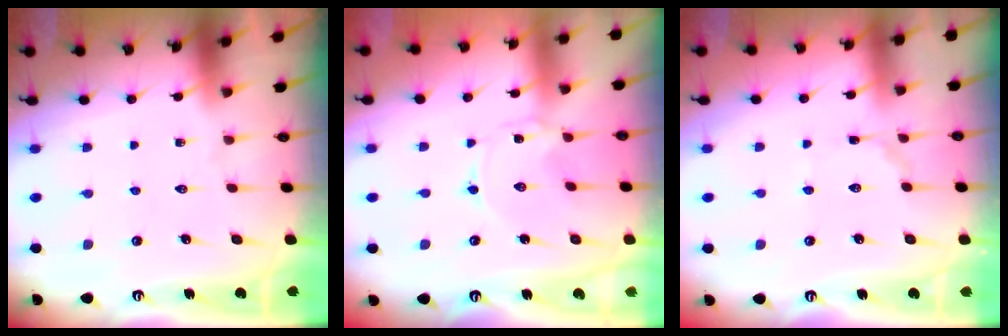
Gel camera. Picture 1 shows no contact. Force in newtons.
{"total": 0.0}
{"total": 3.0, "press": 2.9, "slide": 0.3}